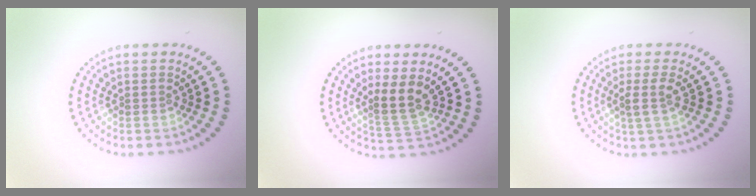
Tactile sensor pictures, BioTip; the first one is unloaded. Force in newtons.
{"total": 2.9, "press": 2.4, "slide": 1.7}
{"total": 1.9, "press": 1.5, "slide": 1.2}